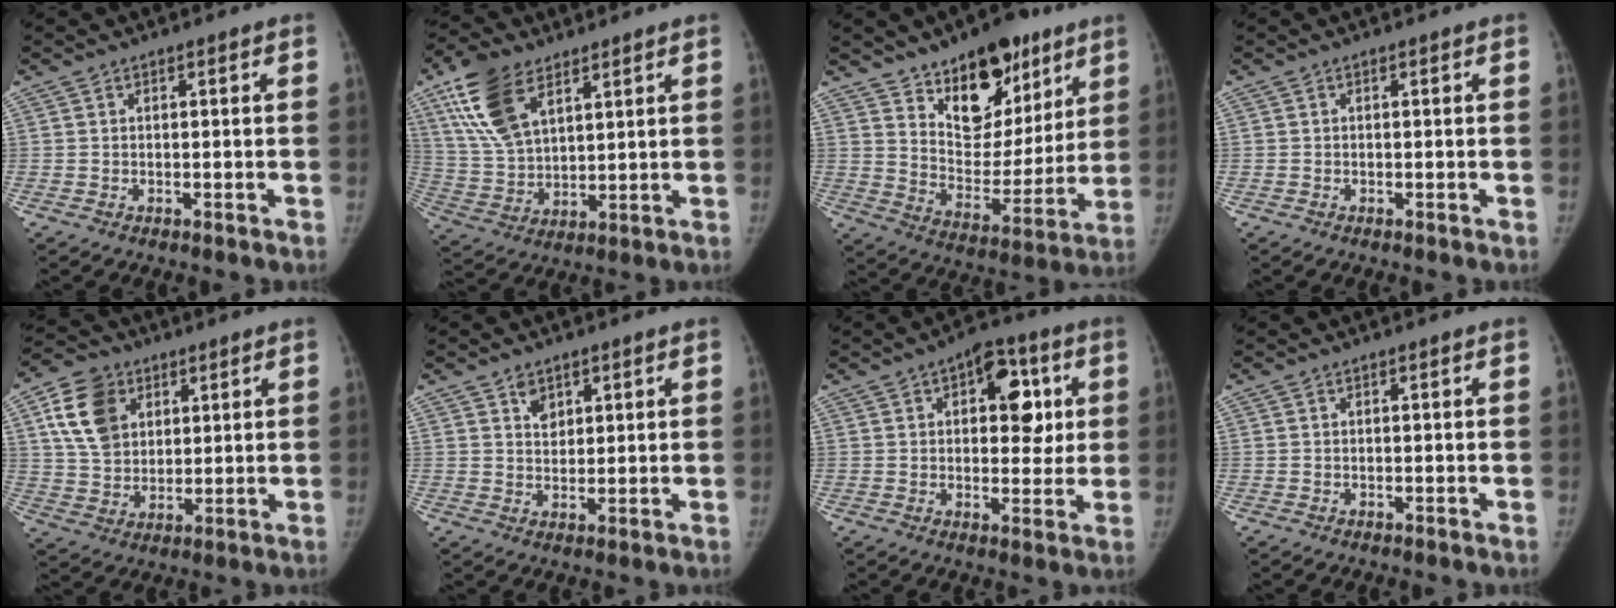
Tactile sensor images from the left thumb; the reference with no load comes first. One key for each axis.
{"total": 14.6, "fx": 8.0, "fy": 7.6, "fz": 9.5, "tx": -0.172, "ty": -0.021, "tz": 0.160}
{"total": 18.4, "fx": 11.6, "fy": 10.0, "fz": 10.2, "tx": -0.088, "ty": -0.077, "tz": 0.191}
{"total": 0.0}
{"total": 12.3, "fx": 4.9, "fy": 9.2, "fz": 6.6, "tx": -0.095, "ty": -0.009, "tz": 0.093}
{"total": 3.6, "fx": 2.2, "fy": 2.5, "fz": 1.5, "tx": -0.004, "ty": -0.016, "tz": 0.040}
{"total": 11.8, "fx": 3.4, "fy": 6.7, "fz": 9.0, "tx": -0.069, "ty": 0.000, "tz": 0.040}
{"total": 0.0}